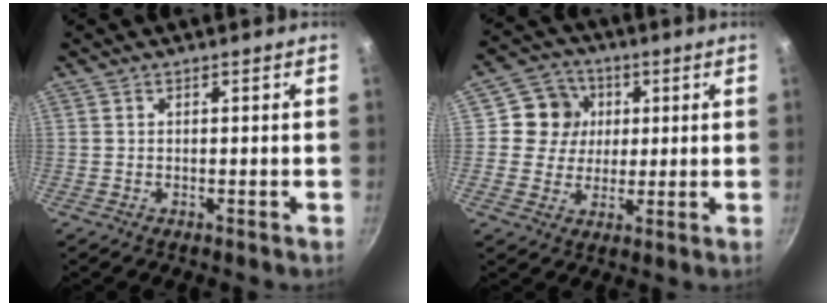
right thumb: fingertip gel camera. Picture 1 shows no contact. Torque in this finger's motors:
{"motor_torque": [0.10, 0.06, 0.11, 0.03, -0.01]}